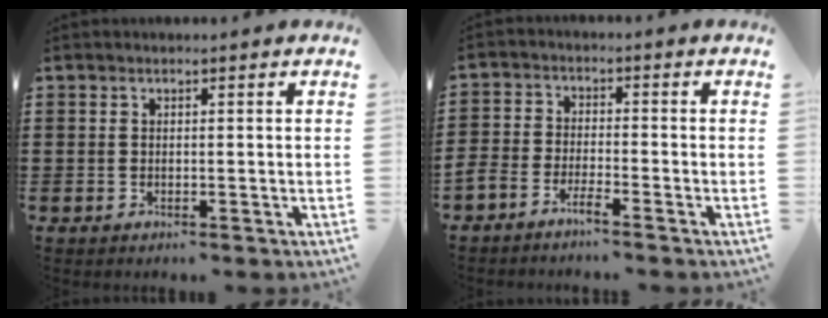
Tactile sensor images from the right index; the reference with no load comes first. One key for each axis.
{"total": 3.2, "fx": -3.1, "fy": -0.1, "fz": 0.6, "tx": -0.029, "ty": -0.003, "tz": -0.068}